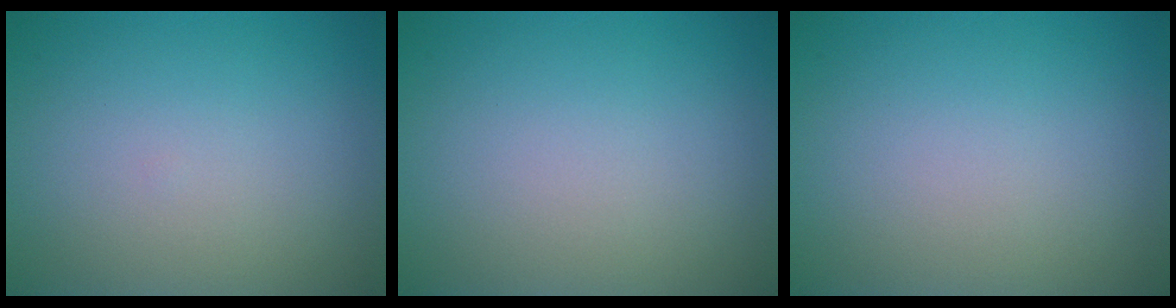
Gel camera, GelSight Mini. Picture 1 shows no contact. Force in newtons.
{"total": 0.0}
{"total": 0.0}